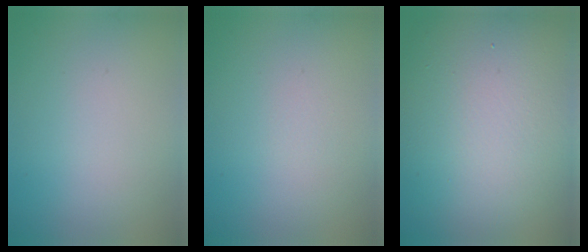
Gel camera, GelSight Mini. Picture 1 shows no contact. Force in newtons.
{"total": 0.0}
{"total": 15.7, "press": 15.7, "slide": 1.3}